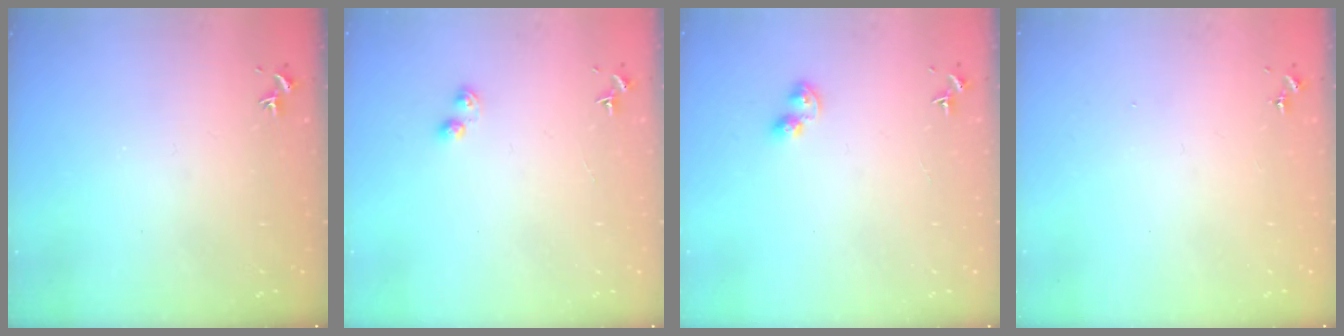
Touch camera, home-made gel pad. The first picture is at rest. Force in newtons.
{"total": 2.9, "press": 2.9, "slide": 0.4}
{"total": 5.0, "press": 5.0, "slide": 0.5}
{"total": 0.0}